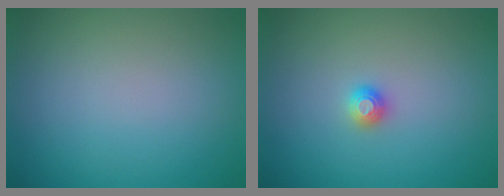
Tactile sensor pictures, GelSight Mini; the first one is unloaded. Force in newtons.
{"total": 1.2, "press": 1.2, "slide": 0.1}